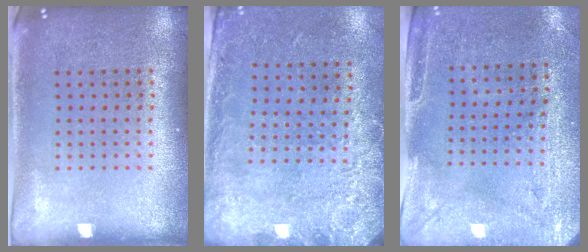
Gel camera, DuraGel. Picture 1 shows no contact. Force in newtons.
{"total": 2.7, "press": 1.9, "slide": 1.9}
{"total": 3.0, "press": 2.3, "slide": 1.8}